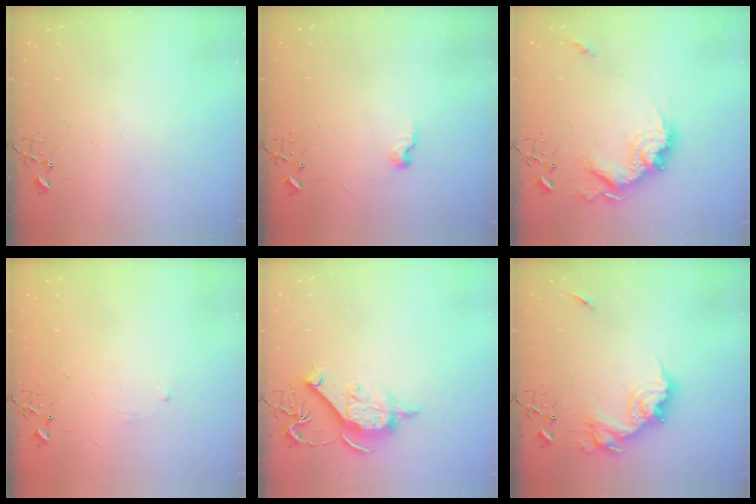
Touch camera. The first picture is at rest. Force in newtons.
{"total": 7.0, "press": 7.0, "slide": 0.6}
{"total": 17.8, "press": 17.7, "slide": 2.1}
{"total": 2.9, "press": 2.8, "slide": 0.5}
{"total": 11.7, "press": 11.7, "slide": 0.6}
{"total": 17.5, "press": 17.4, "slide": 1.9}